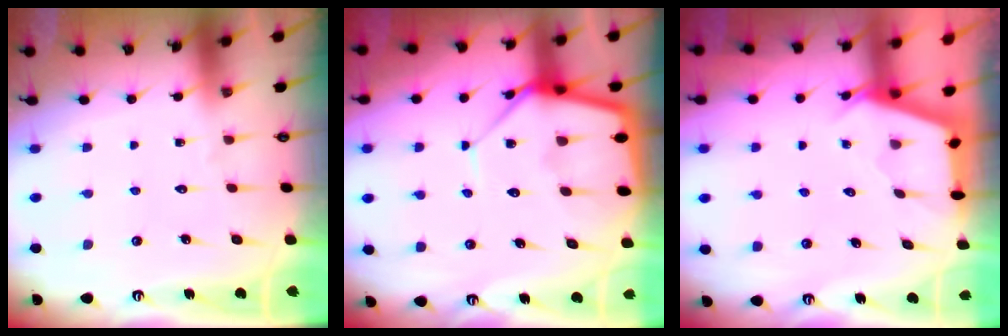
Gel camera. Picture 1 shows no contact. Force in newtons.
{"total": 12.5, "press": 12.4, "slide": 1.0}
{"total": 2.7, "press": 2.7, "slide": 0.3}